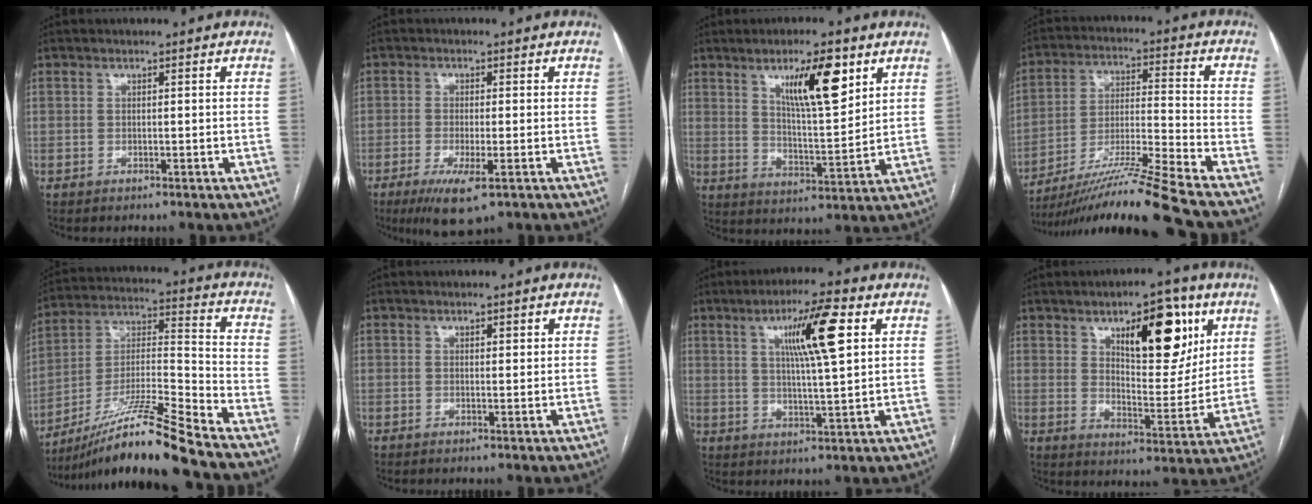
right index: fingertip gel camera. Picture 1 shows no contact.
{"total": 6.3, "force": [-3.2, 1.3, 5.3], "torque": [-0.092, -0.016, -0.049]}
{"total": 11.1, "force": [5.8, 2.1, 9.3], "torque": [-0.154, -0.004, 0.099]}
{"total": 17.4, "force": [-14.8, -2.9, 8.7], "torque": [-0.163, -0.012, -0.259]}
{"total": 16.7, "force": [-13.6, -2.1, 9.3], "torque": [-0.172, -0.004, -0.246]}
{"total": 1.2, "force": [0.7, 0.4, 0.9], "torque": [-0.013, 0.002, 0.010]}
{"total": 10.6, "force": [4.0, 0.5, 9.9], "torque": [-0.165, 0.007, 0.063]}
{"total": 14.2, "force": [7.0, 5.2, 11.3], "torque": [-0.155, 0.001, 0.110]}